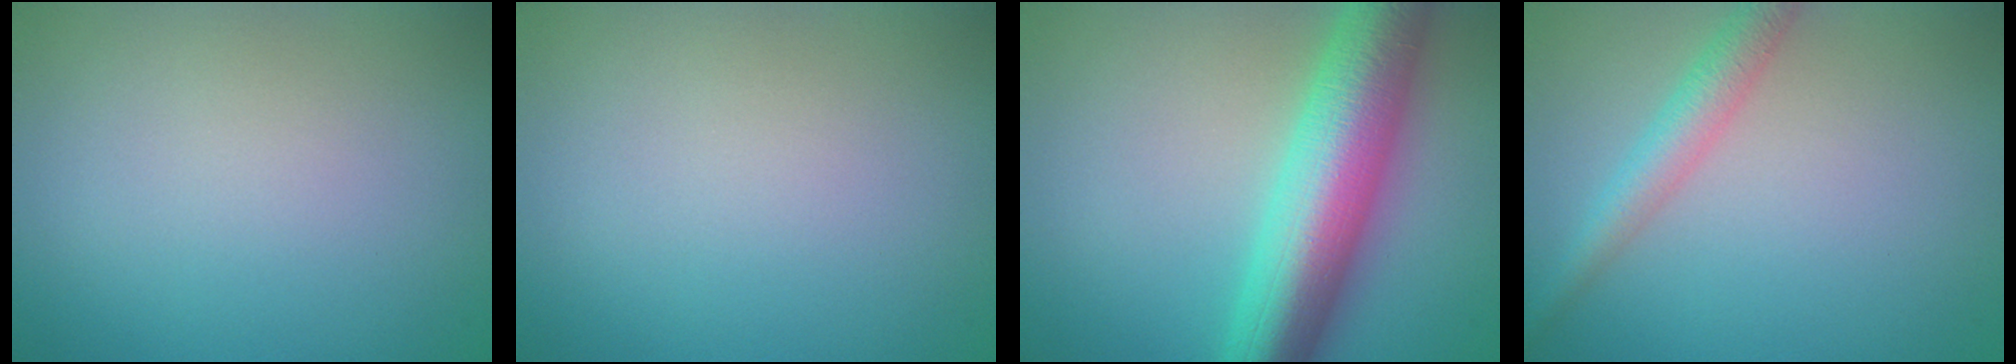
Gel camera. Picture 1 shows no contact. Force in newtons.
{"total": 0.0}
{"total": 10.0, "press": 10.0, "slide": 0.2}
{"total": 3.0, "press": 3.0, "slide": 0.1}